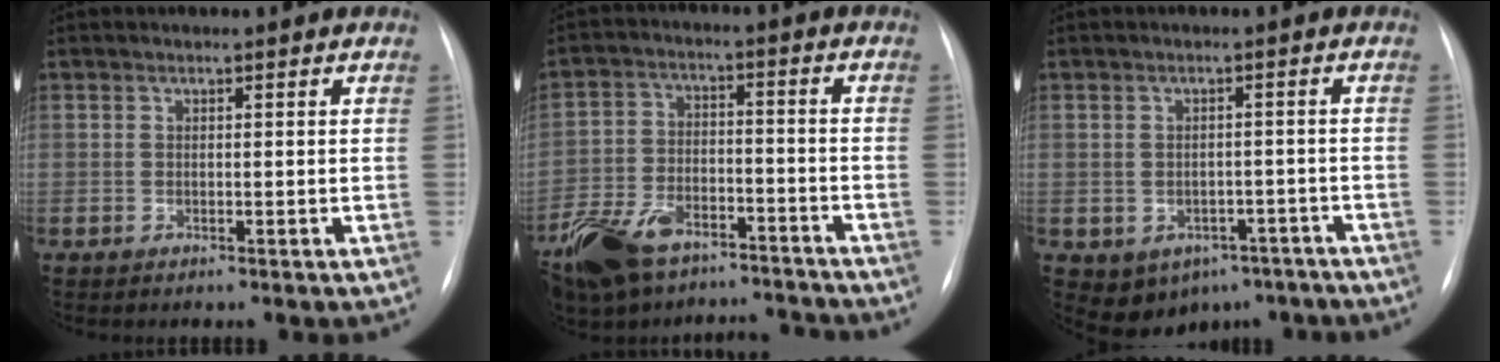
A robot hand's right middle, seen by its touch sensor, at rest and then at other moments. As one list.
[{"total": 18.3, "force": [-14.3, 8.4, 7.8], "torque": [-0.195, 0.008, -0.235]}, {"total": 8.0, "force": [-4.9, 5.8, 2.6], "torque": [-0.030, 0.022, -0.055]}]